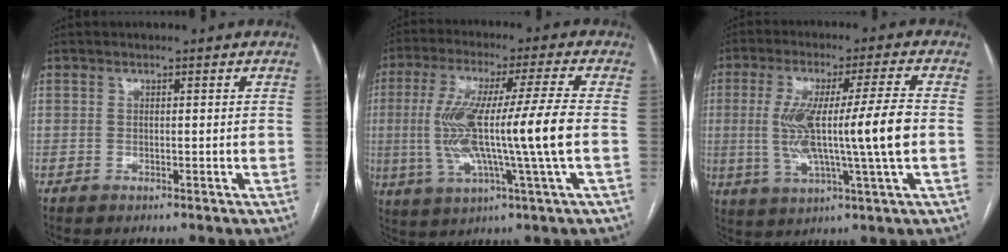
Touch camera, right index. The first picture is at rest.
{"total": 15.3, "force": [-1.0, -0.4, 15.3], "torque": [-0.298, 0.004, -0.021]}
{"total": 13.8, "force": [-0.4, 0.1, 13.8], "torque": [-0.260, 0.008, -0.006]}